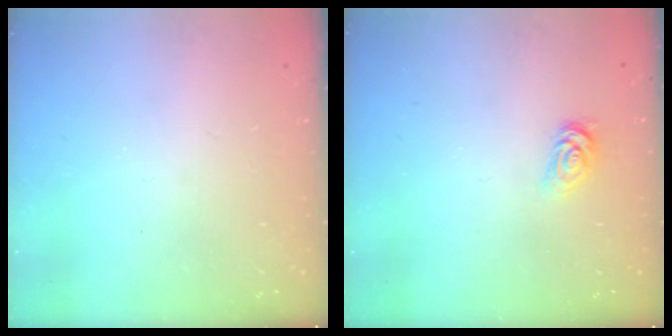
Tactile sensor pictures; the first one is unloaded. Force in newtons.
{"total": 2.5, "press": 2.5, "slide": 0.4}